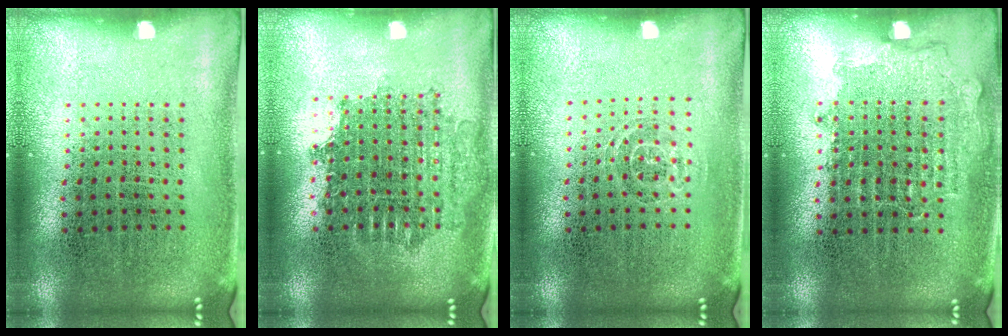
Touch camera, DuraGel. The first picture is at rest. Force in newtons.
{"total": 1.7, "press": 1.4, "slide": 1.0}
{"total": 0.8, "press": 0.6, "slide": 0.6}
{"total": 0.9, "press": 0.8, "slide": 0.4}